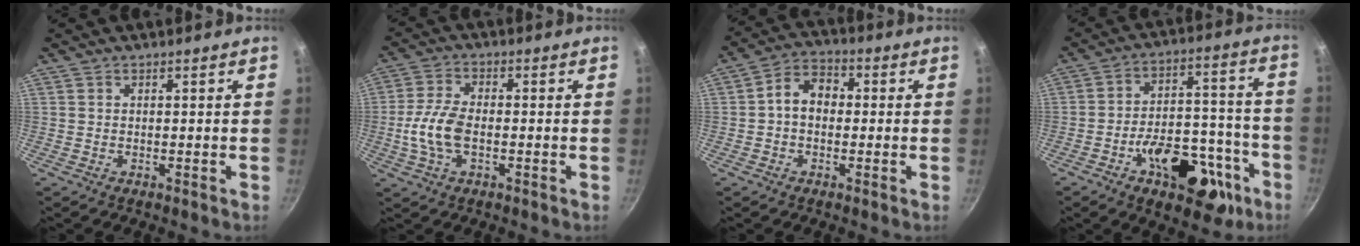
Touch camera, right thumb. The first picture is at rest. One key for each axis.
{"total": 8.7, "fx": -1.5, "fy": 4.4, "fz": 7.3, "tx": -0.152, "ty": 0.016, "tz": -0.037}
{"total": 6.9, "fx": -0.1, "fy": 5.1, "fz": 4.6, "tx": -0.049, "ty": 0.024, "tz": -0.019}
{"total": 20.6, "fx": -10.0, "fy": 11.0, "fz": 14.2, "tx": -0.153, "ty": 0.070, "tz": -0.134}